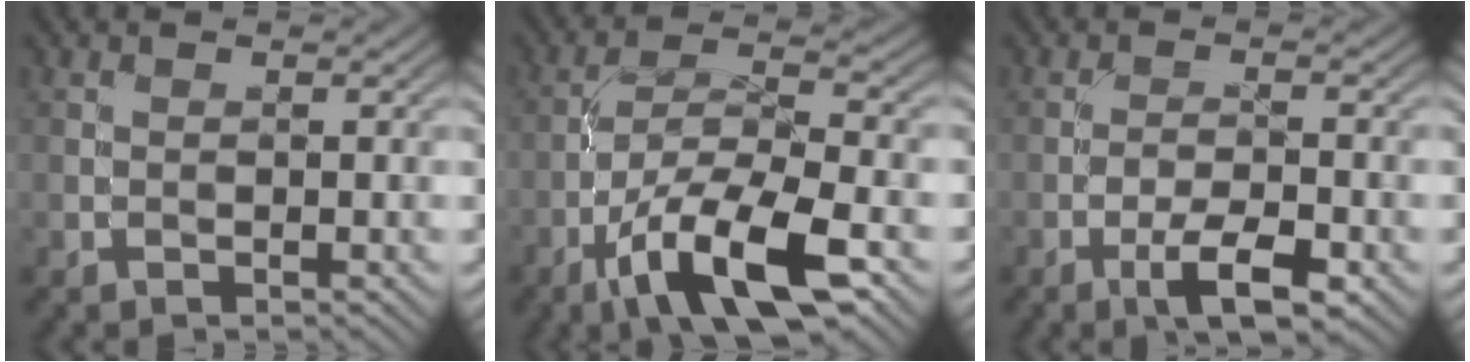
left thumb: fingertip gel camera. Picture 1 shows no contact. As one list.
[{"total": 12.0, "force": [-6.3, 3.5, 9.6], "torque": [-0.177, -0.001, -0.119]}, {"total": 5.3, "force": [-2.9, 1.5, 4.2], "torque": [-0.076, 0.004, -0.049]}]